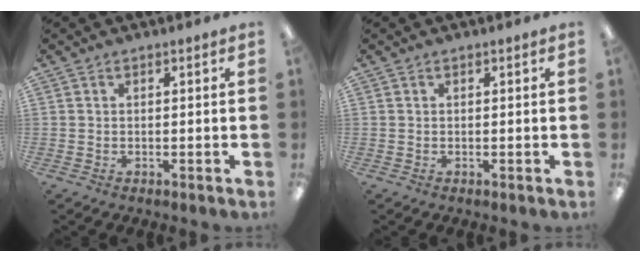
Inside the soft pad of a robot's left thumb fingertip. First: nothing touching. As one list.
[{"total": 0.0}]